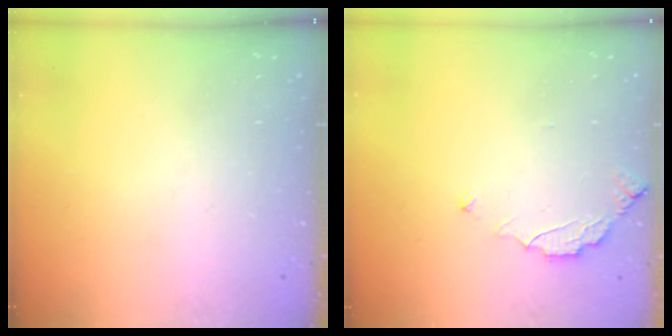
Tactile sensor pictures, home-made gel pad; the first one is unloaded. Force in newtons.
{"total": 3.0, "press": 3.0, "slide": 0.3}